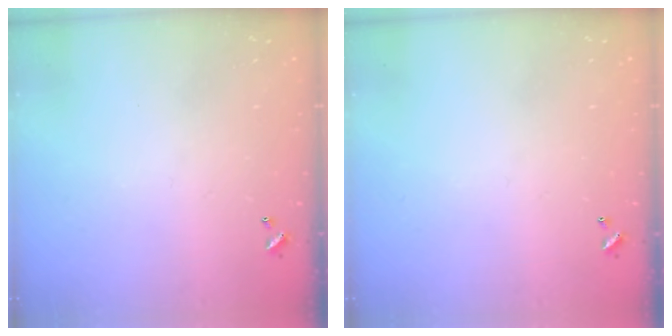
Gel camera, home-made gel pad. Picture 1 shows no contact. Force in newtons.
{"total": 0.0}